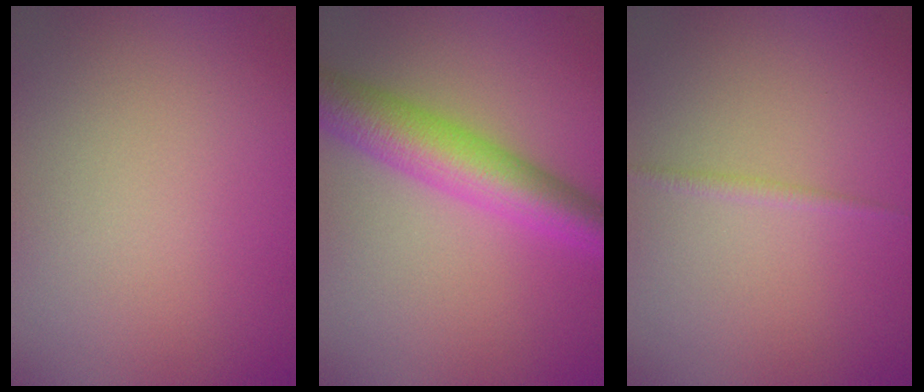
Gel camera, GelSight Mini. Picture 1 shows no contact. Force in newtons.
{"total": 6.5, "press": 6.5, "slide": 0.0}
{"total": 0.7, "press": 0.7, "slide": 0.0}